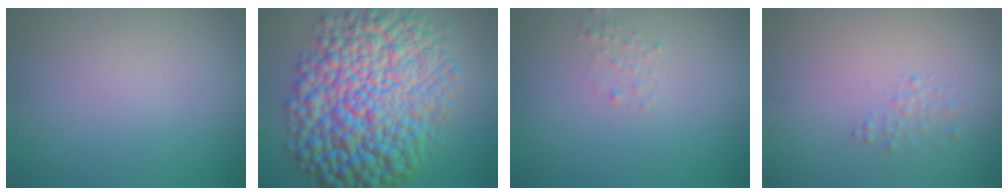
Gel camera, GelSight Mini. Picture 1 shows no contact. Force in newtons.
{"total": 15.9, "press": 15.9, "slide": 0.1}
{"total": 0.8, "press": 0.8, "slide": 0.1}
{"total": 0.9, "press": 0.9, "slide": 0.0}